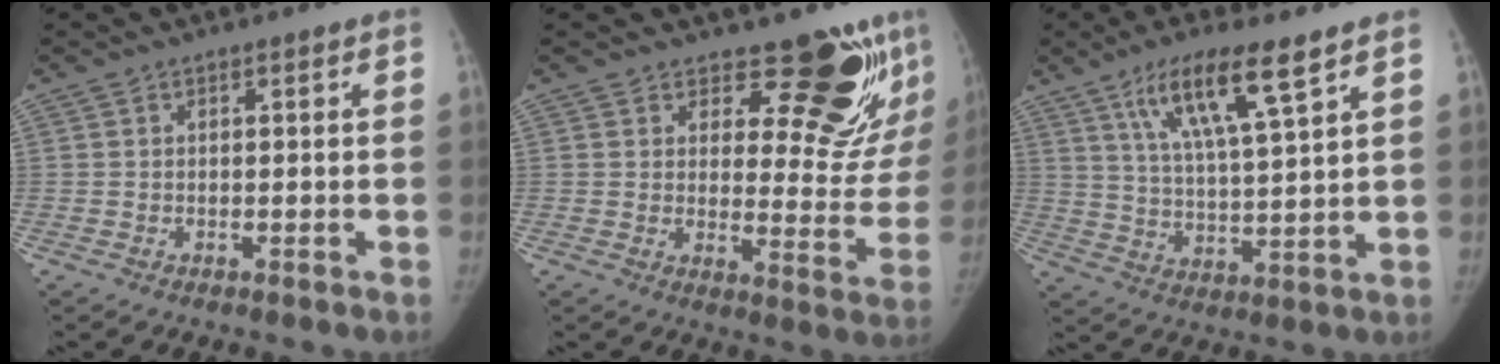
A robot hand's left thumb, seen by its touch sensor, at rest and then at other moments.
{"total": 15.8, "force": [10.7, 7.0, 9.2], "torque": [-0.068, -0.096, 0.131]}
{"total": 12.8, "force": [7.4, 2.1, 10.3], "torque": [-0.183, -0.027, 0.138]}